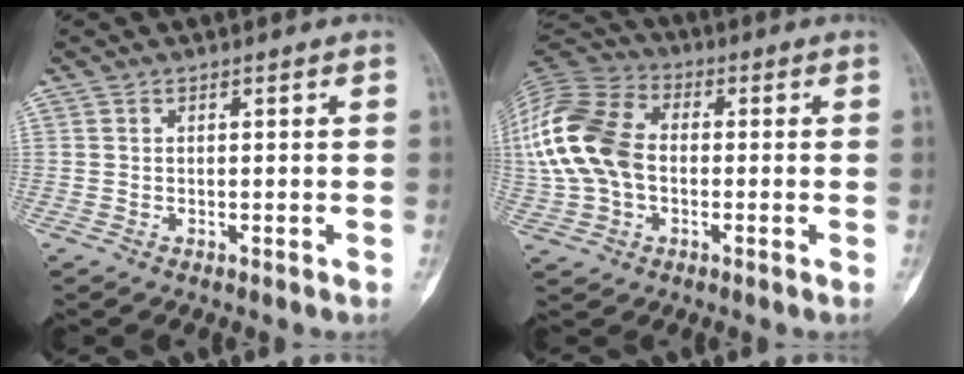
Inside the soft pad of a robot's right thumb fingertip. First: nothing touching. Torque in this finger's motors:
{"motor_torque": [1.12, 2.13, 1.79, -0.39, 0.18]}